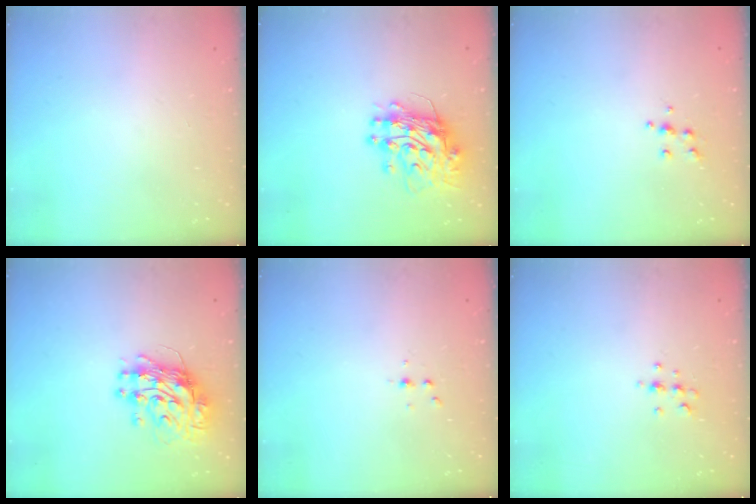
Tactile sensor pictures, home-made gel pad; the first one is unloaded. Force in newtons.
{"total": 12.9, "press": 12.8, "slide": 1.3}
{"total": 5.2, "press": 5.2, "slide": 0.5}
{"total": 12.0, "press": 11.9, "slide": 1.2}
{"total": 2.8, "press": 2.8, "slide": 0.4}
{"total": 6.1, "press": 6.0, "slide": 0.7}